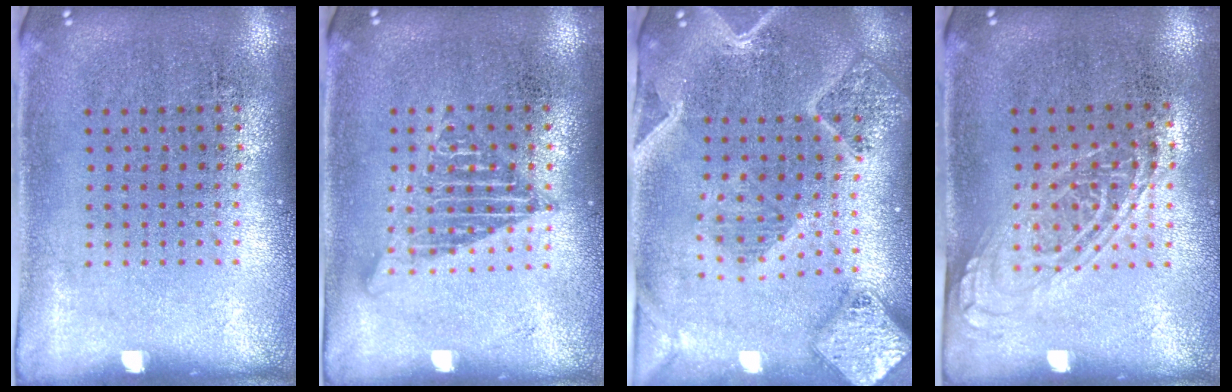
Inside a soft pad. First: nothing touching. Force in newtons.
{"total": 1.2, "press": 1.2, "slide": 0.0}
{"total": 2.9, "press": 2.5, "slide": 1.4}
{"total": 1.4, "press": 1.2, "slide": 0.8}